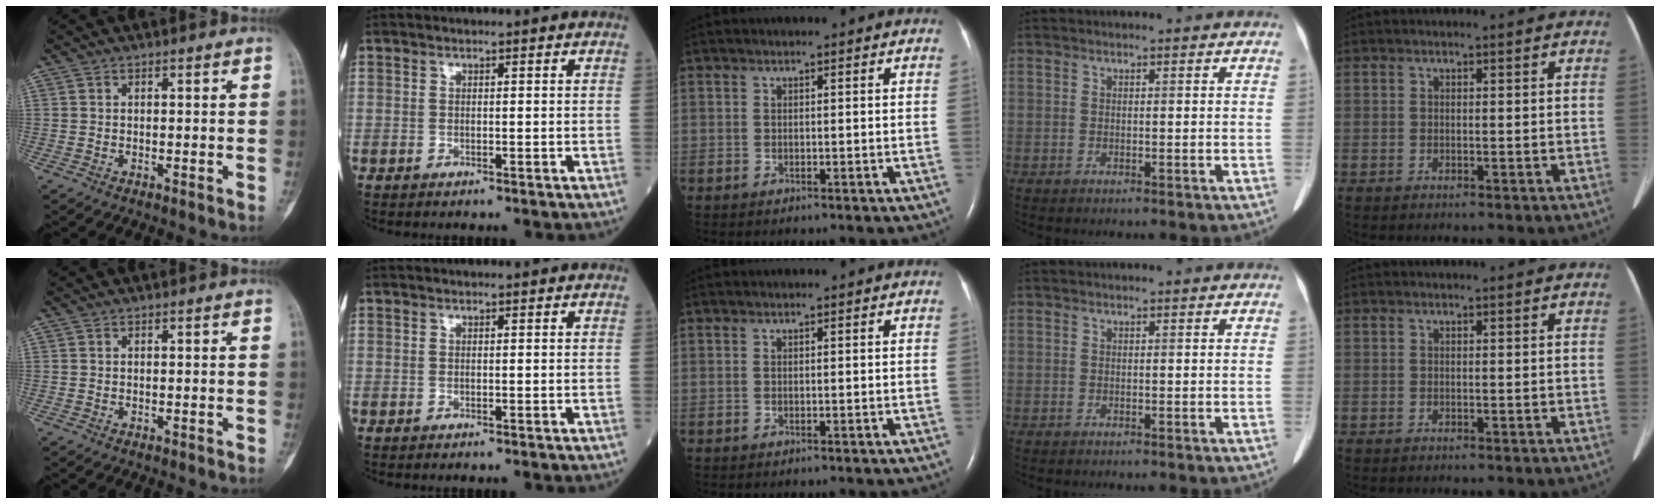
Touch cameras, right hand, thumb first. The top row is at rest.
{}